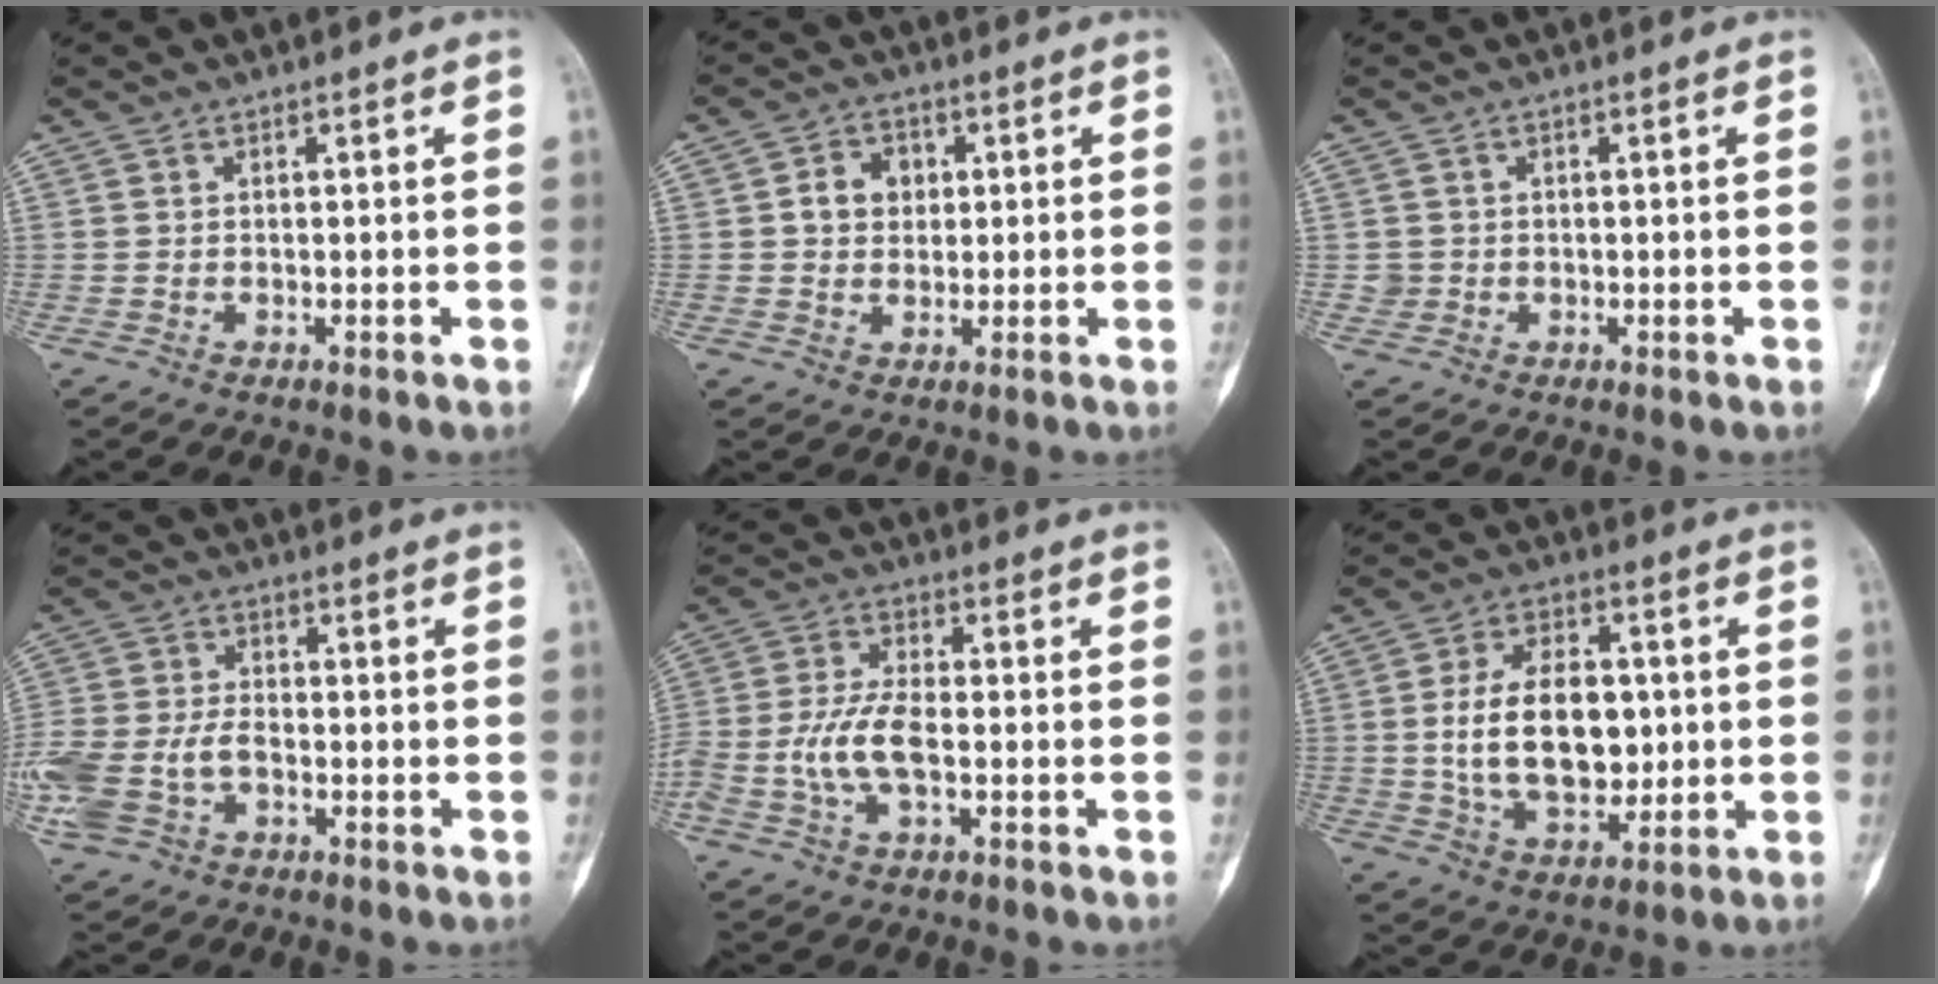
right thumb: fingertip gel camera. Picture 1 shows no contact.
{"total": 5.5, "force": [0.9, 4.5, 2.9], "torque": [-0.025, 0.007, 0.012]}
{"total": 1.6, "force": [-0.1, 1.5, 0.1], "torque": [0.007, 0.007, -0.003]}
{"total": 12.5, "force": [-3.8, 8.3, 8.5], "torque": [-0.210, 0.020, -0.070]}
{"total": 8.5, "force": [-2.2, 4.0, 7.2], "torque": [-0.164, 0.022, -0.046]}
{"total": 15.8, "force": [0.3, 9.7, 12.6], "torque": [-0.186, 0.004, 0.013]}